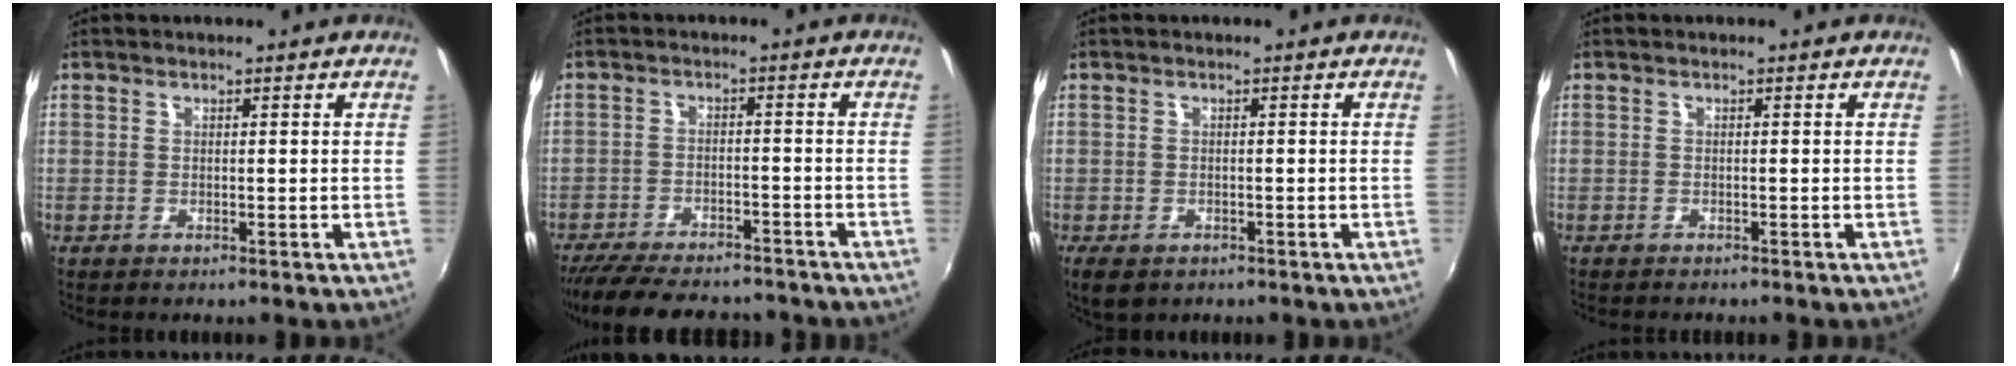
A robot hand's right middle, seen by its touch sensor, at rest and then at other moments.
{"total": 16.6, "force": [-14.1, 4.9, 7.2], "torque": [-0.154, -0.019, -0.208]}
{"total": 5.1, "force": [-3.1, 3.0, 2.7], "torque": [-0.062, -0.020, -0.050]}
{"total": 1.3, "force": [-1.2, 0.3, 0.3], "torque": [-0.010, -0.006, -0.019]}